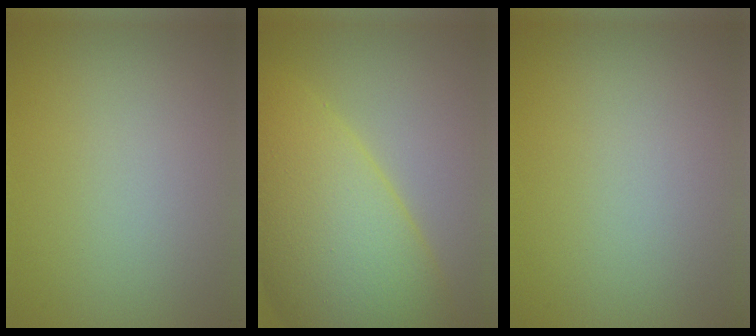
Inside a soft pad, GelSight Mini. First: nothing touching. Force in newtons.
{"total": 12.6, "press": 12.6, "slide": 0.4}
{"total": 0.0}